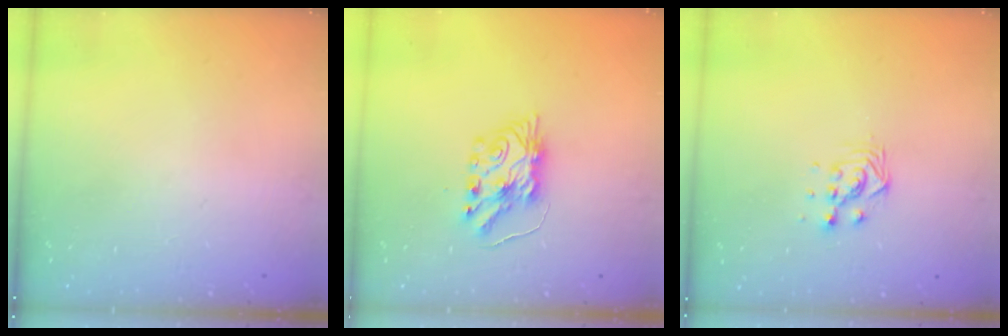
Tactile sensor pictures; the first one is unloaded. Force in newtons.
{"total": 7.8, "press": 7.7, "slide": 0.6}
{"total": 4.3, "press": 4.2, "slide": 0.3}